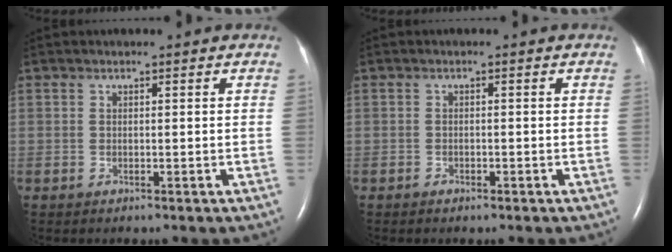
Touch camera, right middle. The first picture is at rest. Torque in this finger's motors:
{"motor_torque": [-0.03, 0.00, -0.08, -0.01]}